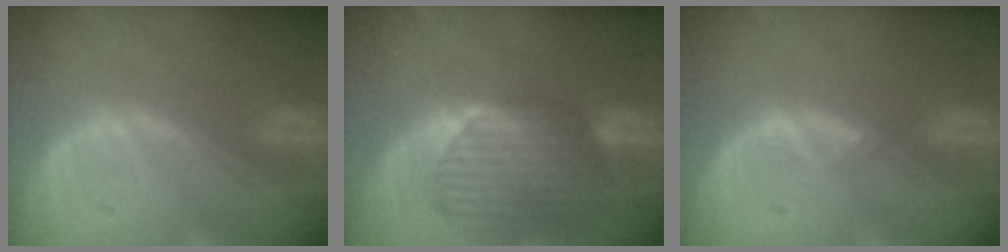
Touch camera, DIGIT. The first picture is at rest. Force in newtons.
{"total": 9.8, "press": 8.5, "slide": 4.8}
{"total": 1.0, "press": 0.9, "slide": 0.5}